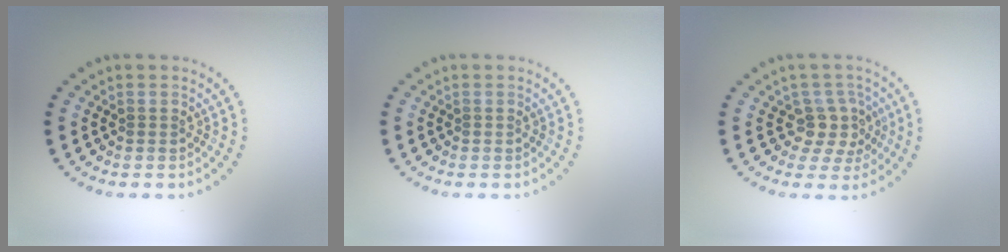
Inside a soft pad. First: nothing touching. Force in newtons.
{"total": 0.0}
{"total": 3.0, "press": 2.4, "slide": 1.9}